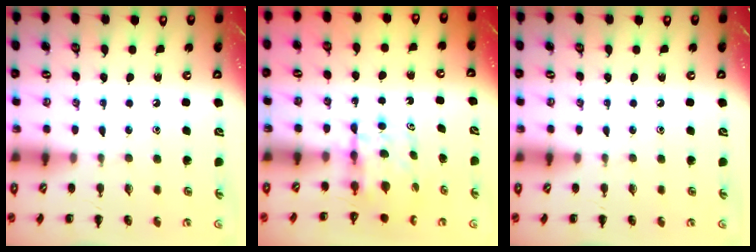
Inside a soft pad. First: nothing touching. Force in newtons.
{"total": 5.0, "press": 5.0, "slide": 0.4}
{"total": 0.0}